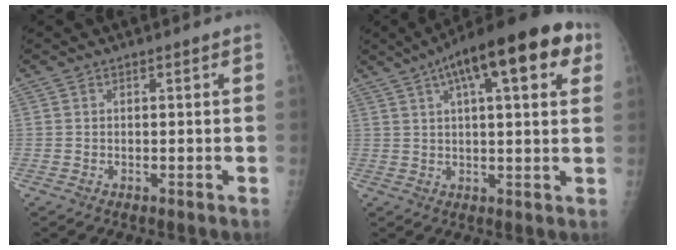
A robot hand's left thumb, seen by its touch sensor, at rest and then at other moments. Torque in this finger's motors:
{"motor_torque": [0.16, 0.30, 1.02, -0.37, 0.12]}